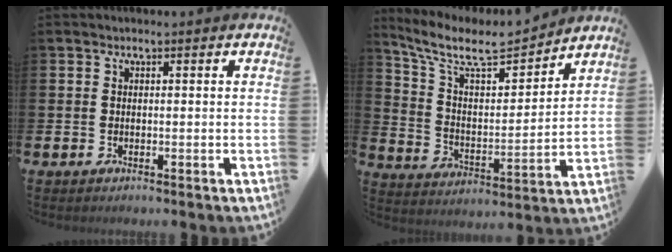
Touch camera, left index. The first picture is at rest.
{"total": 8.9, "force": [7.7, 2.5, 3.6], "torque": [-0.109, -0.049, 0.134]}